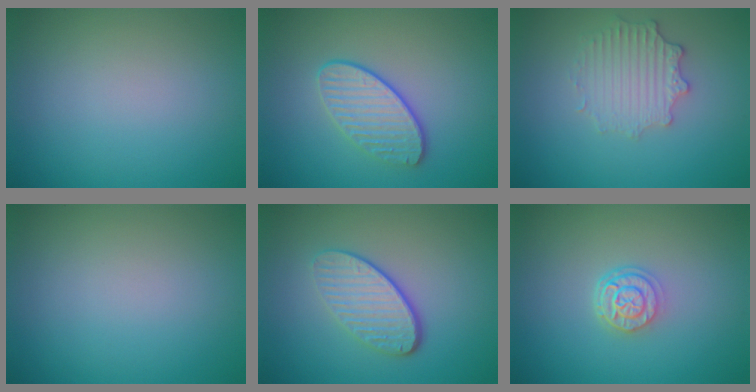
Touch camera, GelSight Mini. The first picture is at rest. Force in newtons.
{"total": 3.0, "press": 2.8, "slide": 1.2}
{"total": 2.7, "press": 2.6, "slide": 0.8}
{"total": 0.0}
{"total": 4.3, "press": 3.2, "slide": 2.8}
{"total": 2.9, "press": 2.3, "slide": 1.8}